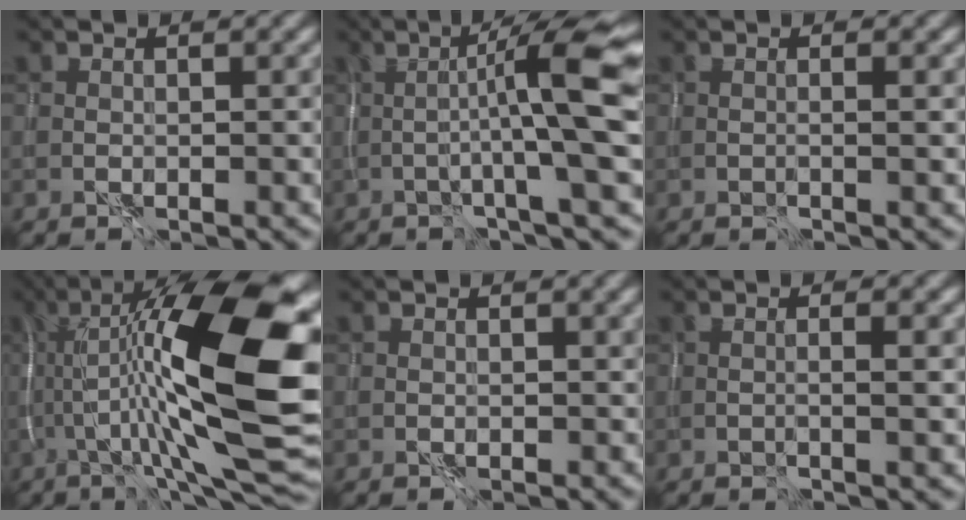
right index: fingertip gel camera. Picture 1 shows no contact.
{"total": 8.1, "force": [-0.1, 0.4, 8.1], "torque": [-0.123, 0.026, -0.006]}
{"total": 0.8, "force": [0.0, -0.1, 0.8], "torque": [-0.014, 0.000, -0.001]}
{"total": 18.4, "force": [0.3, 4.9, 17.7], "torque": [-0.284, 0.033, -0.003]}
{"total": 0.5, "force": [0.2, 0.5, 0.2], "torque": [0.000, 0.000, 0.006]}
{"total": 1.4, "force": [0.0, -0.1, 1.4], "torque": [-0.026, 0.001, -0.003]}